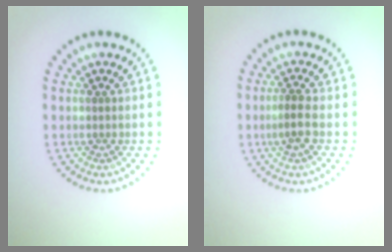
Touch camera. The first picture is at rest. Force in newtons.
{"total": 2.0, "press": 1.8, "slide": 0.8}